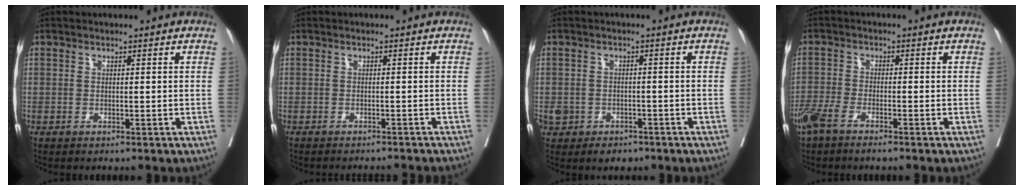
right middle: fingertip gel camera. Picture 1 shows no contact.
{"total": 5.6, "force": [-5.4, -0.1, 1.2], "torque": [-0.008, -0.007, -0.062]}
{"total": 4.3, "force": [-2.5, 3.3, 1.3], "torque": [-0.016, 0.010, -0.029]}
{"total": 4.4, "force": [-3.3, 0.9, 2.7], "torque": [-0.057, -0.004, -0.063]}